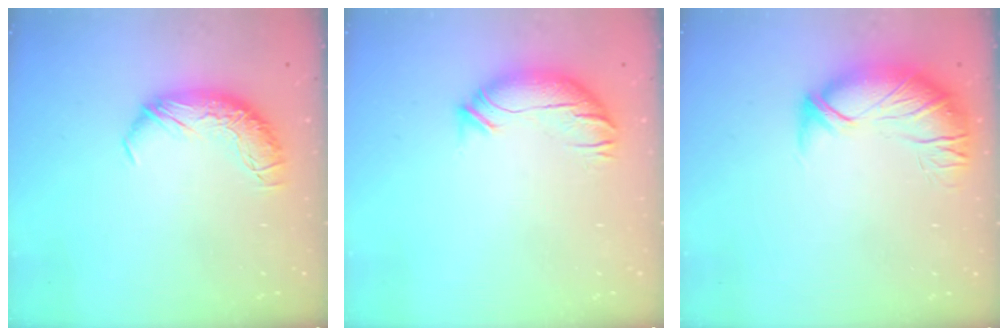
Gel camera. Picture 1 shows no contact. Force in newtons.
{"total": 2.7, "press": 2.1, "slide": 1.7}
{"total": 2.7, "press": 1.2, "slide": 2.4}